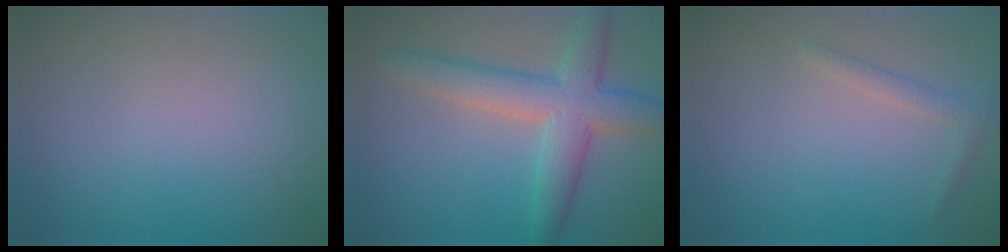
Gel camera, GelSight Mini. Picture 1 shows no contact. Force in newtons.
{"total": 6.0, "press": 6.0, "slide": 0.5}
{"total": 1.3, "press": 1.3, "slide": 0.0}